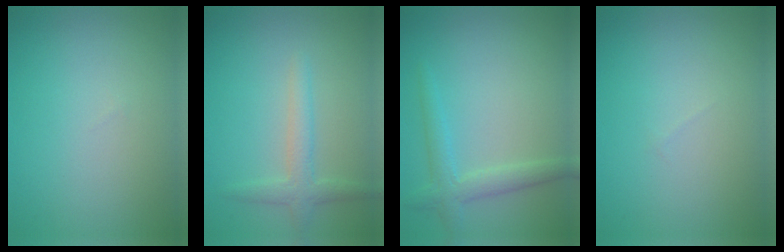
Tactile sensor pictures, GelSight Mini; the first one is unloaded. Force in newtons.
{"total": 2.4, "press": 2.4, "slide": 0.1}
{"total": 2.6, "press": 2.6, "slide": 0.1}
{"total": 0.0}